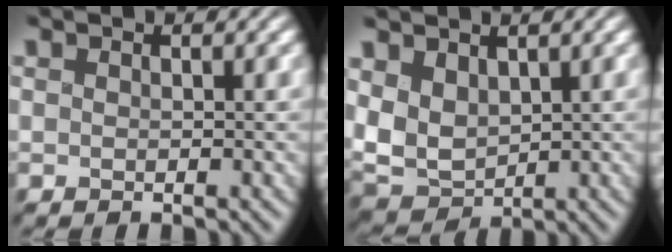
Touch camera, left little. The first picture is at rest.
{"total": 4.8, "force": [0.9, 3.2, 3.4], "torque": [-0.101, -0.001, 0.022]}